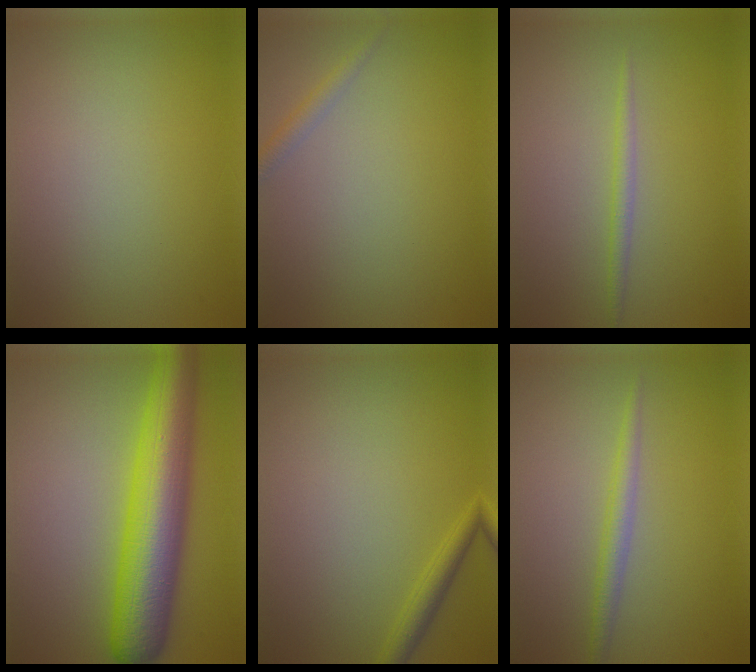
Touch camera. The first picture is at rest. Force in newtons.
{"total": 1.2, "press": 1.2, "slide": 0.1}
{"total": 1.2, "press": 1.2, "slide": 0.1}
{"total": 10.4, "press": 10.4, "slide": 0.2}
{"total": 1.9, "press": 1.9, "slide": 0.1}
{"total": 1.8, "press": 1.8, "slide": 0.1}